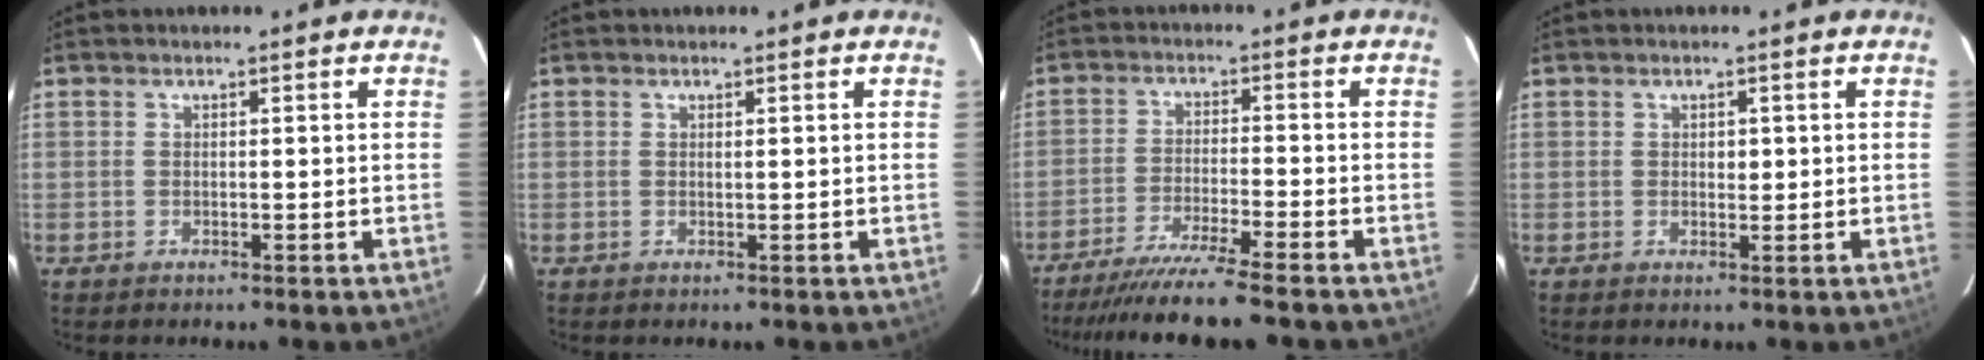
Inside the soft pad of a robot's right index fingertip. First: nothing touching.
{"total": 0.0}
{"total": 11.7, "force": [-9.9, -1.2, 6.1], "torque": [-0.083, -0.038, -0.157]}
{"total": 1.2, "force": [0.2, 0.8, 0.9], "torque": [-0.011, 0.000, 0.004]}